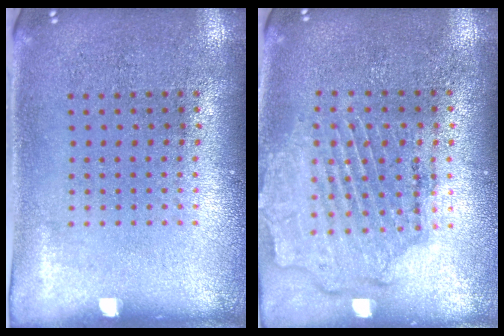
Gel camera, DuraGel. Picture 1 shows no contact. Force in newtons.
{"total": 1.8, "press": 1.7, "slide": 0.6}